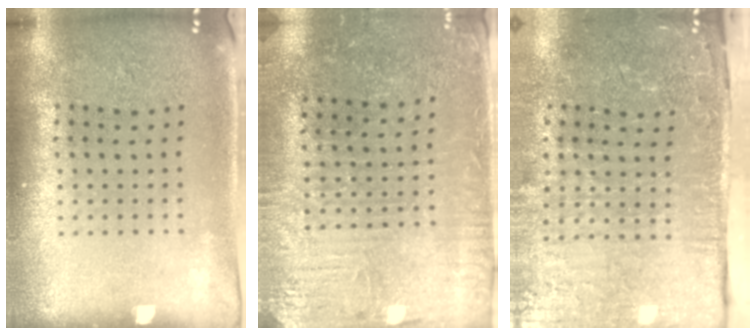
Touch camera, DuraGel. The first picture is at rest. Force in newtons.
{"total": 3.1, "press": 3.0, "slide": 0.7}
{"total": 5.1, "press": 4.1, "slide": 3.1}